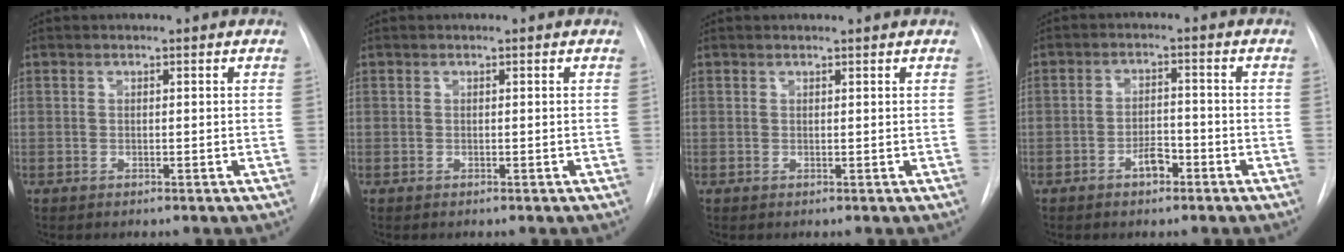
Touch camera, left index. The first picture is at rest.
{"total": 0.0}
{"total": 1.0, "force": [1.0, 0.0, 0.1], "torque": [-0.009, 0.005, 0.013]}
{"total": 3.5, "force": [-2.1, 1.6, 2.2], "torque": [-0.037, 0.006, -0.037]}